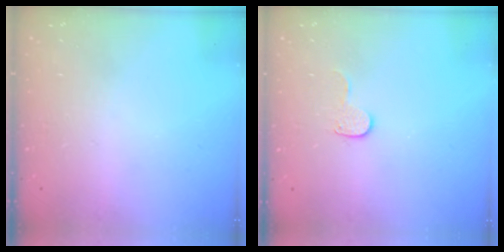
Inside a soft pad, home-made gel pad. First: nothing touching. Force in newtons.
{"total": 5.5, "press": 5.5, "slide": 0.5}